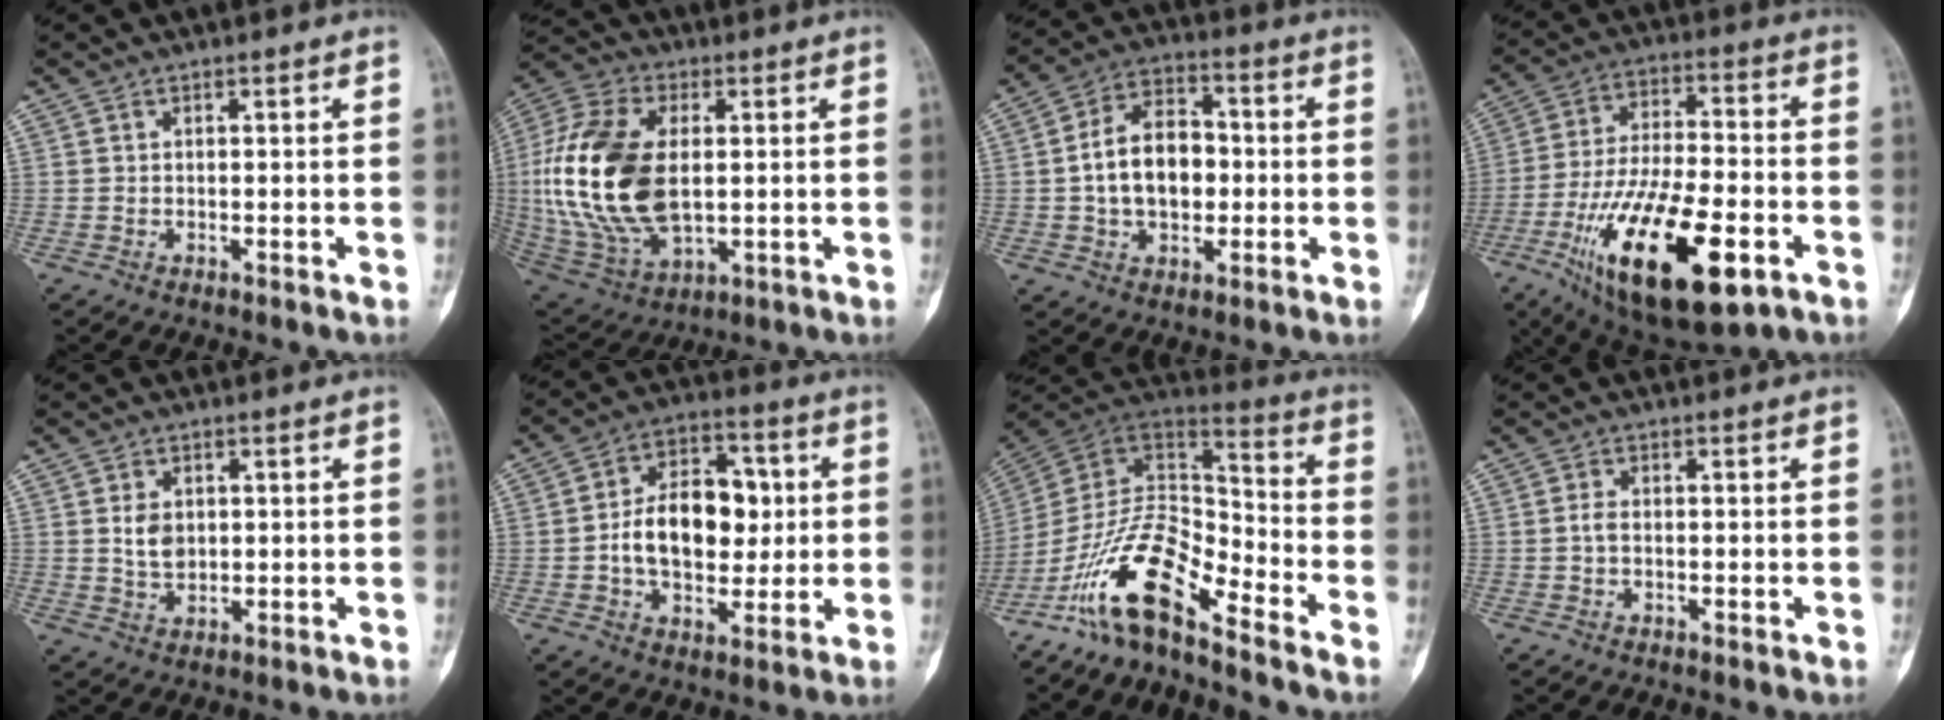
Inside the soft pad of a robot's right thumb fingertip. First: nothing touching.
{"total": 22.9, "force": [1.0, 13.1, 18.7], "torque": [-0.395, -0.008, 0.025]}
{"total": 12.6, "force": [-0.4, 8.5, 9.4], "torque": [-0.135, 0.026, -0.014]}
{"total": 25.0, "force": [-9.5, 9.8, 21.0], "torque": [-0.400, 0.017, -0.149]}
{"total": 4.3, "force": [0.8, 3.1, 2.9], "torque": [-0.034, -0.005, 0.018]}
{"total": 15.4, "force": [0.3, 10.0, 11.7], "torque": [-0.153, 0.024, 0.004]}
{"total": 16.0, "force": [-10.9, 5.5, 10.4], "torque": [-0.179, 0.096, -0.209]}
{"total": 1.5, "force": [-0.2, 0.9, 1.2], "torque": [-0.018, 0.003, -0.007]}